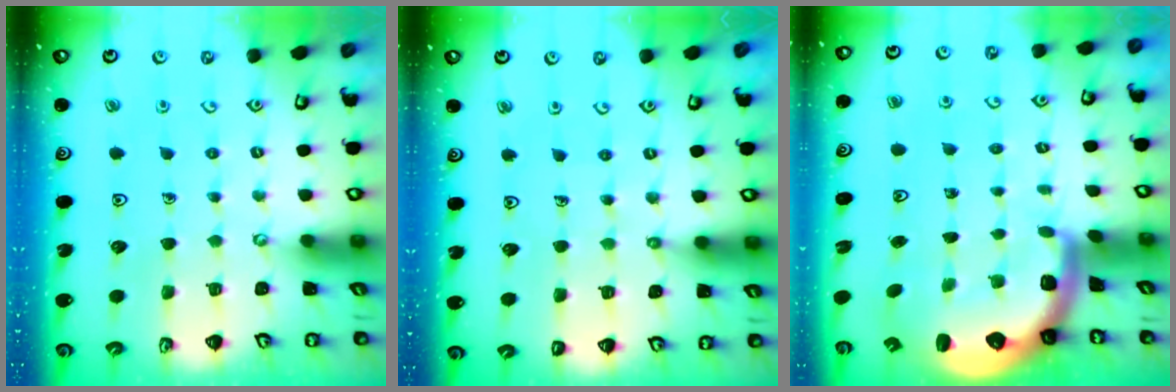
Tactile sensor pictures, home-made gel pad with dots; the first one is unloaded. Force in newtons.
{"total": 2.7, "press": 2.7, "slide": 0.5}
{"total": 2.8, "press": 2.4, "slide": 1.4}